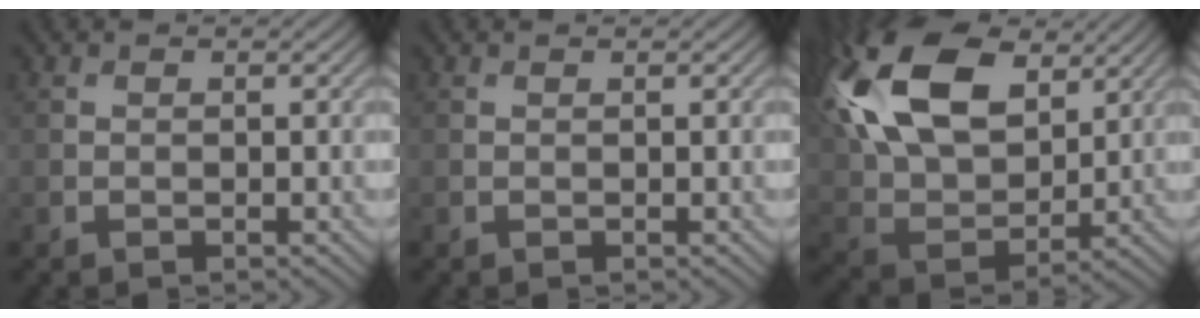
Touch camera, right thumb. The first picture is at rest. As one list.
[{"total": 0.0}, {"total": 18.4, "force": [7.3, 10.7, 13.0], "torque": [-0.312, 0.037, 0.126]}]